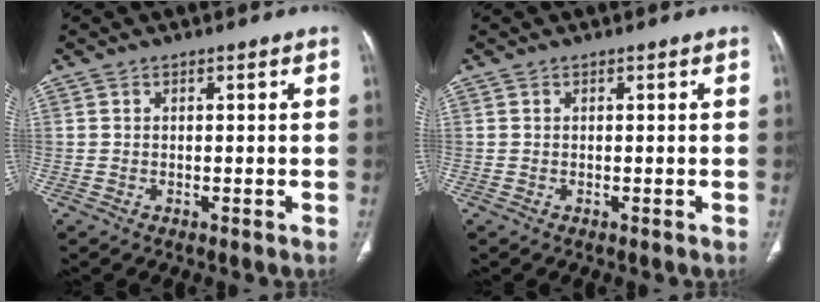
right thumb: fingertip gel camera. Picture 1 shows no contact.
{"total": 0.0}